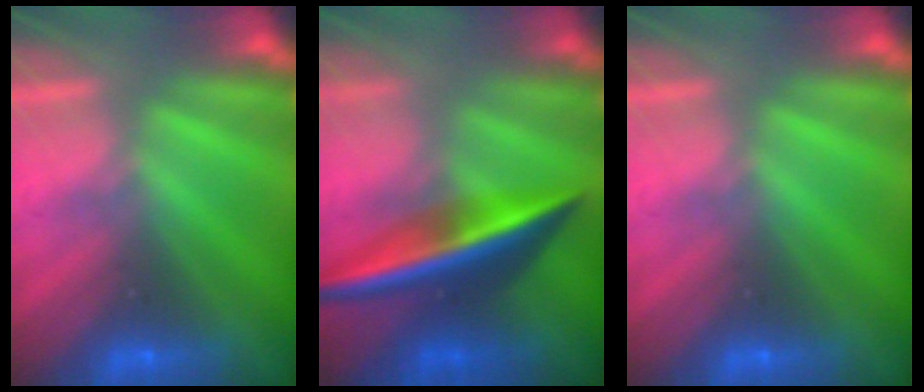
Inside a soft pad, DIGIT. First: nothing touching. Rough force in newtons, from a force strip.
{"total": 2.5}
{"total": 0.0}